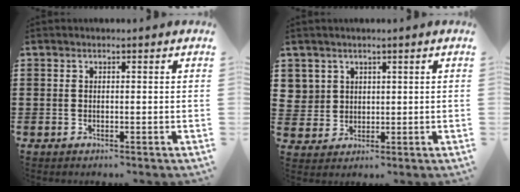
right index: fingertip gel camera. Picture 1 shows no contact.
{"total": 3.4, "force": [1.7, 2.9, 0.1], "torque": [-0.018, 0.012, 0.032]}